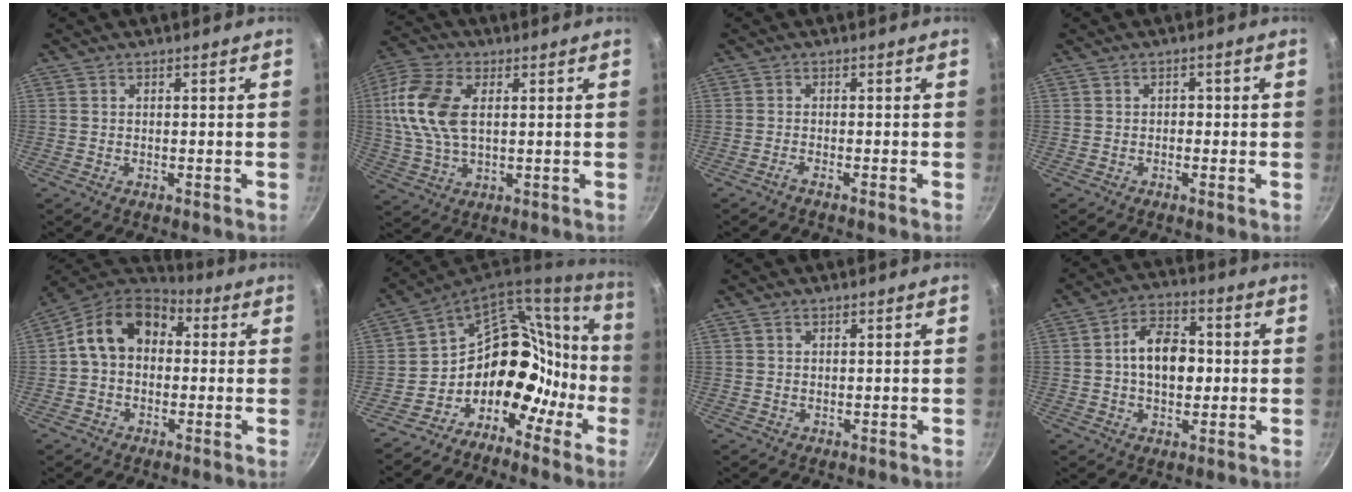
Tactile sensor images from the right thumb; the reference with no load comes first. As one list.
[{"total": 13.4, "force": [2.1, 7.8, 10.7], "torque": [-0.213, 0.010, 0.032]}, {"total": 1.1, "force": [-0.8, -0.3, 0.7], "torque": [-0.026, 0.008, -0.019]}, {"total": 1.2, "force": [-0.4, 1.0, 0.5], "torque": [-0.004, 0.004, -0.008]}, {"total": 13.6, "force": [1.6, 10.4, 8.6], "torque": [-0.112, 0.035, 0.008]}, {"total": 18.3, "force": [-8.1, 14.6, 7.4], "torque": [-0.037, 0.134, -0.145]}, {"total": 1.0, "force": [0.6, 0.6, 0.5], "torque": [-0.005, 0.000, 0.011]}, {"total": 10.8, "force": [0.3, 7.1, 8.1], "torque": [-0.099, 0.018, -0.006]}]